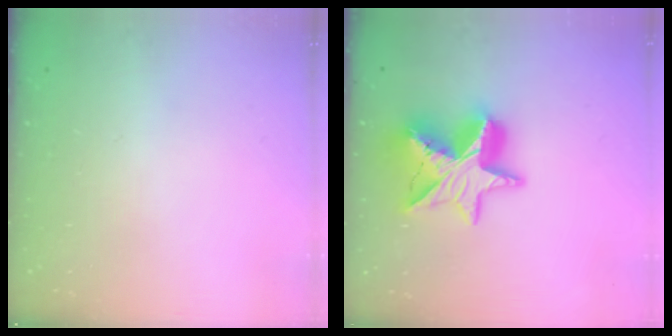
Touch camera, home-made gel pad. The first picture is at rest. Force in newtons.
{"total": 18.3, "press": 18.2, "slide": 1.3}